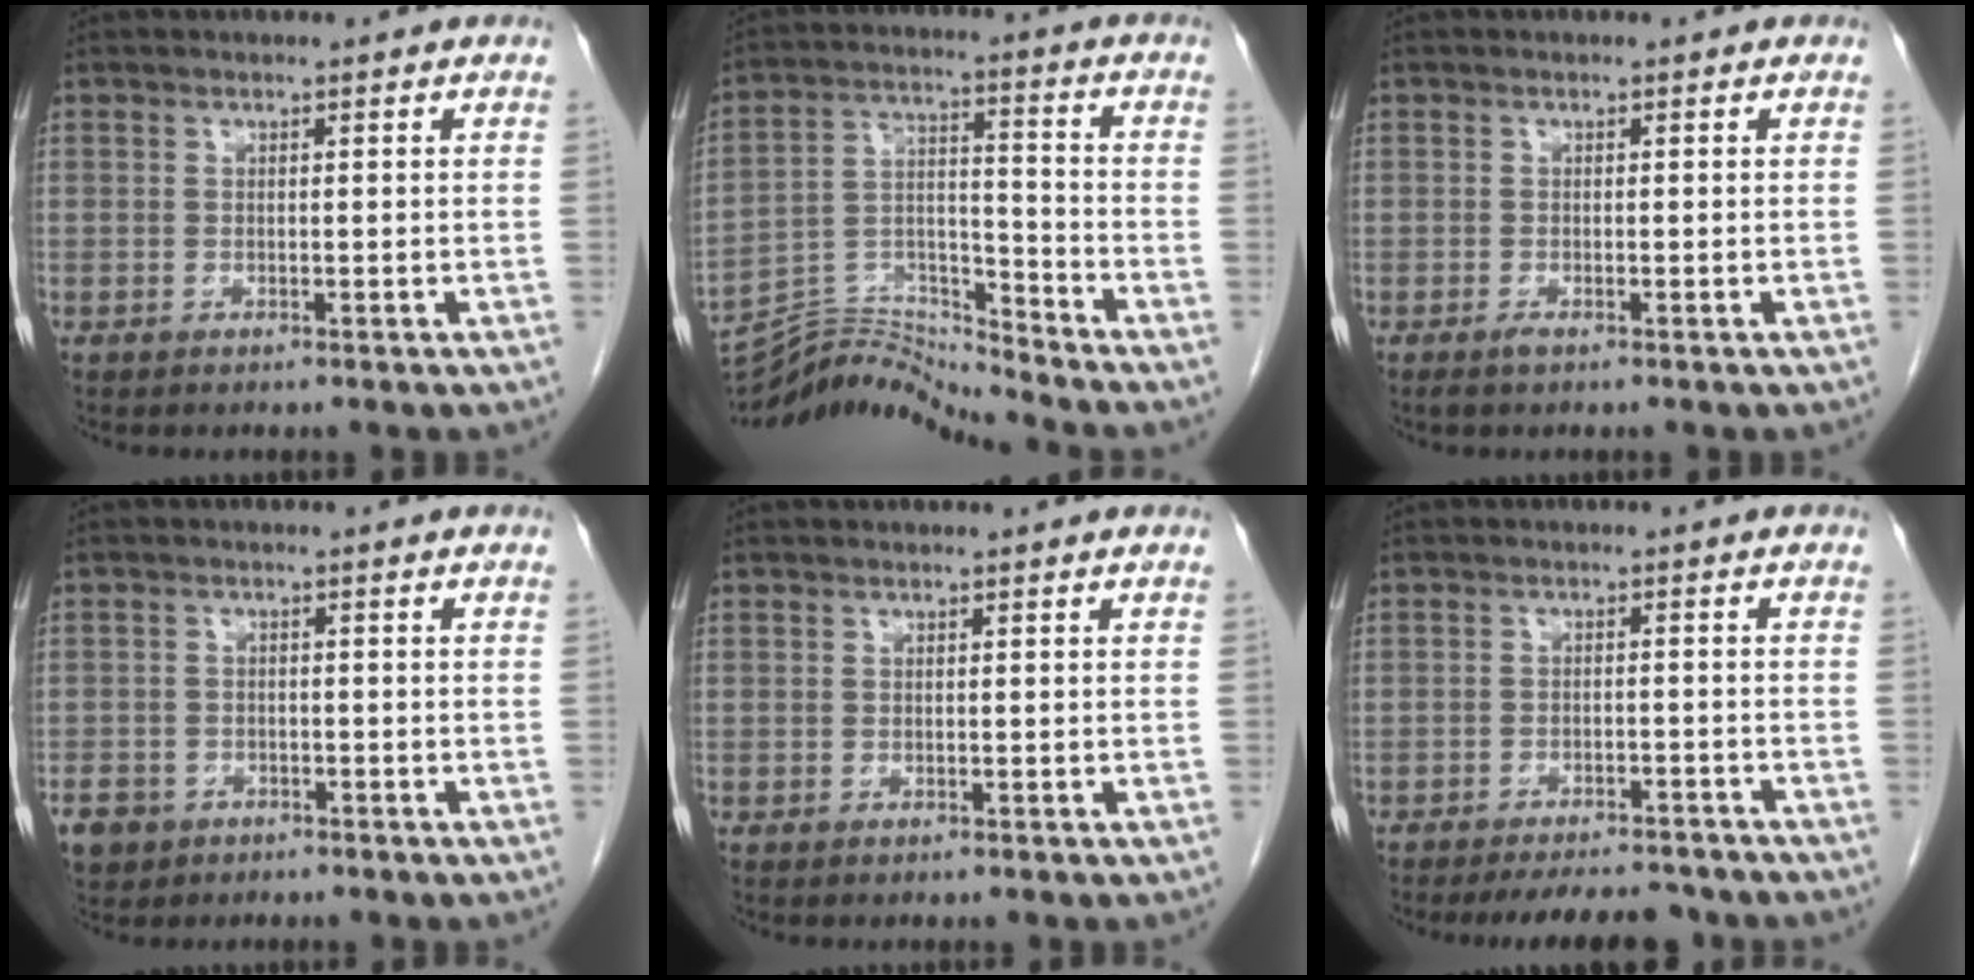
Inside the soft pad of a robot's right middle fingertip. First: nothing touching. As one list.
[{"total": 11.4, "force": [-11.3, -1.9, 0.1], "torque": [-0.005, 0.038, -0.210]}, {"total": 0.8, "force": [-0.6, 0.0, 0.5], "torque": [-0.012, -0.002, -0.011]}, {"total": 5.3, "force": [-3.3, 4.0, 1.1], "torque": [-0.030, 0.005, -0.053]}, {"total": 0.0}, {"total": 8.5, "force": [-7.9, 2.0, 2.5], "torque": [-0.034, -0.002, -0.102]}]